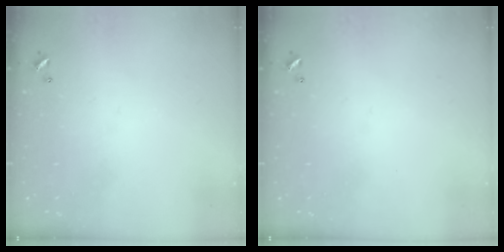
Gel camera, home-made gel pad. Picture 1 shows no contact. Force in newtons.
{"total": 0.0}